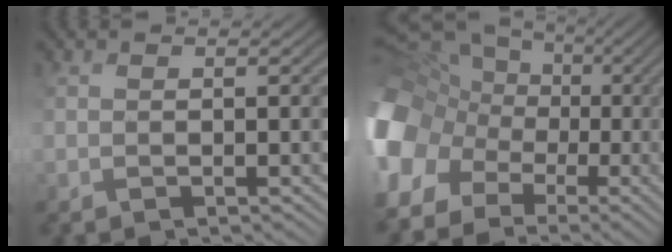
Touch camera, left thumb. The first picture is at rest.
{"total": 15.6, "force": [-2.9, 13.4, 7.6], "torque": [-0.251, -0.011, -0.061]}